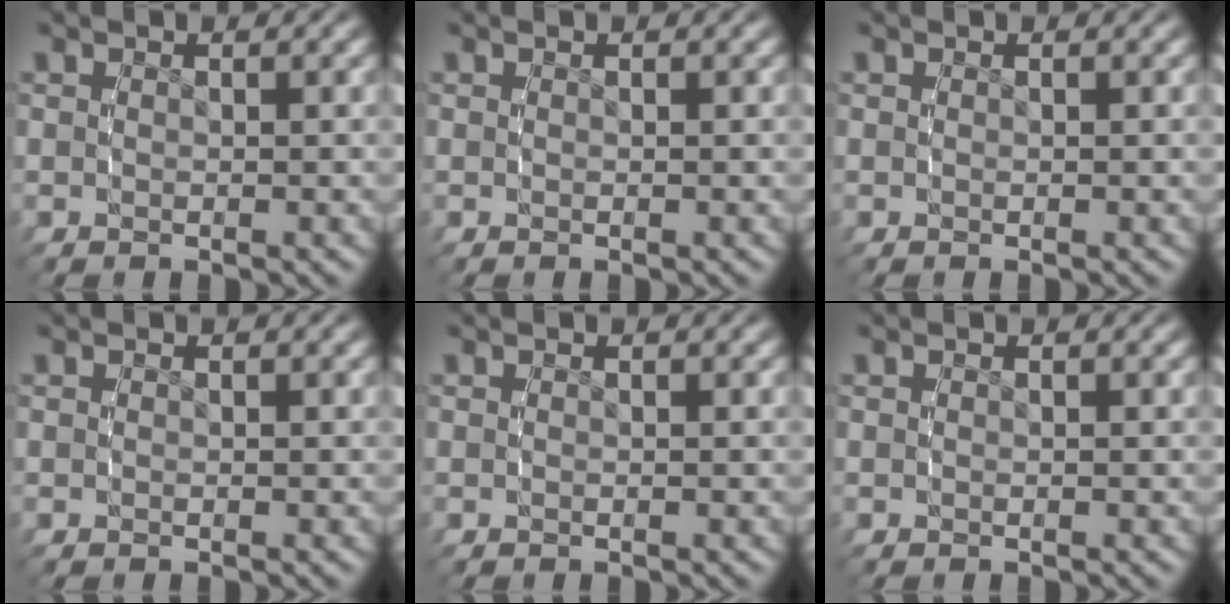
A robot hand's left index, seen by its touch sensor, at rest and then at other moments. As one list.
[{"total": 0.0}, {"total": 0.0}, {"total": 0.0}, {"total": 0.0}, {"total": 0.0}]